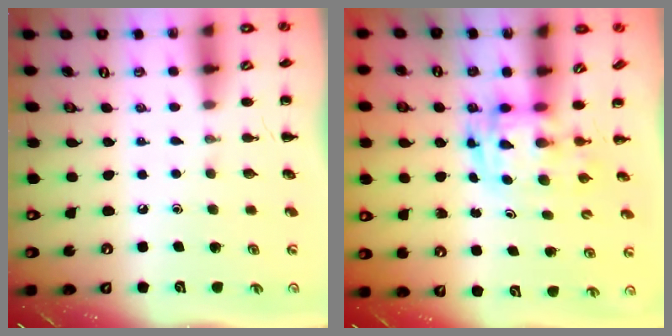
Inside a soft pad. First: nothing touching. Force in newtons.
{"total": 2.8, "press": 2.7, "slide": 0.6}